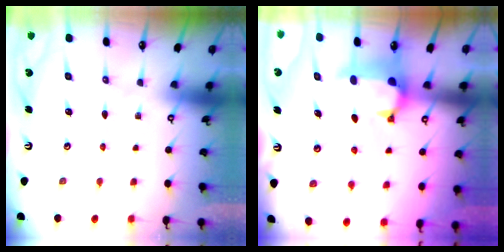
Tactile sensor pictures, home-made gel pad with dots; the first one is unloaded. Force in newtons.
{"total": 1.2, "press": 0.6, "slide": 1.0}